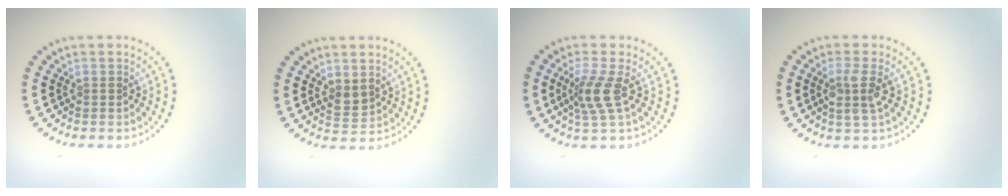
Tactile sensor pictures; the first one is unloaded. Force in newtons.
{"total": 1.6, "press": 1.5, "slide": 0.5}
{"total": 2.9, "press": 2.1, "slide": 2.0}
{"total": 2.5, "press": 2.2, "slide": 1.2}